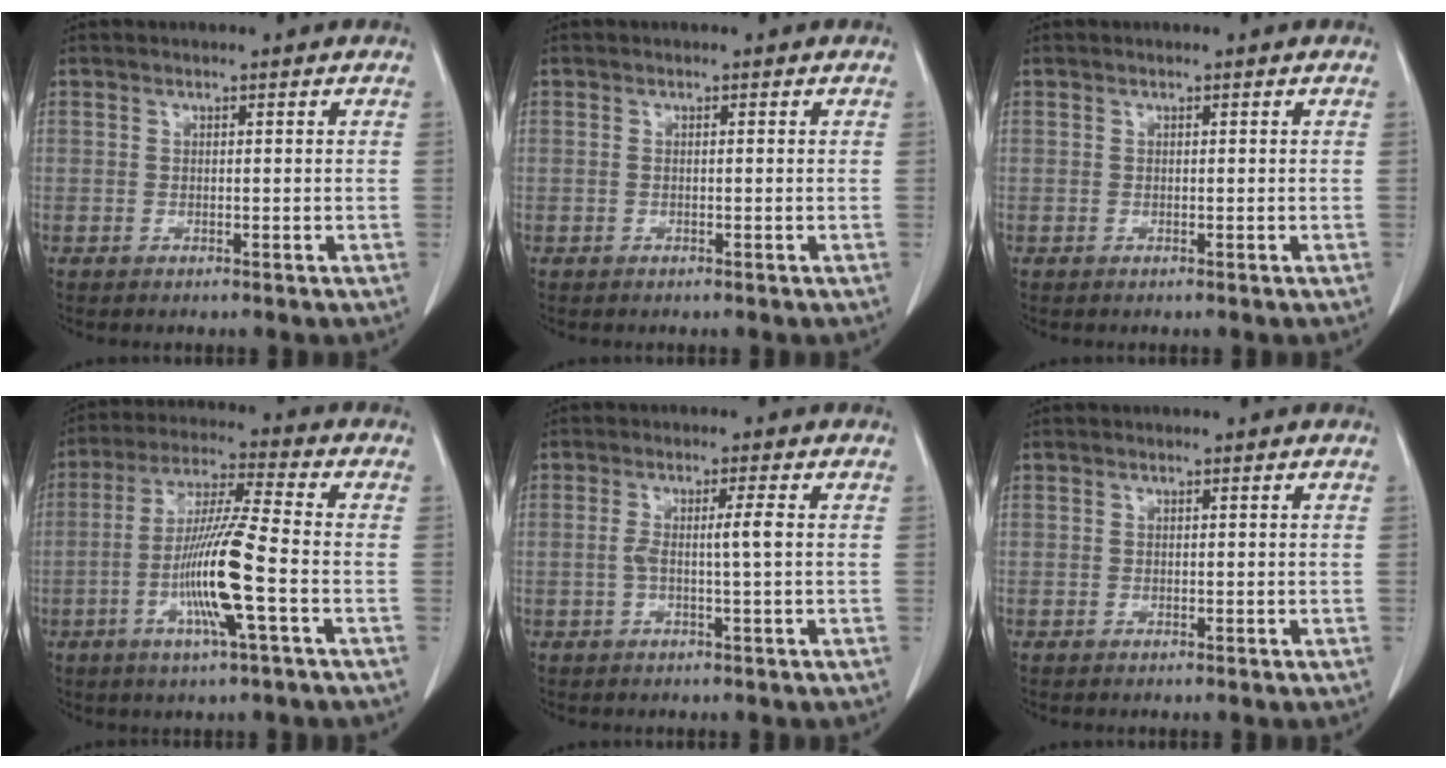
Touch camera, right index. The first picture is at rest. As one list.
[{"total": 0.0}, {"total": 0.0}, {"total": 12.2, "force": [-3.4, -0.3, 11.7], "torque": [-0.231, -0.008, -0.071]}, {"total": 3.1, "force": [-0.1, -0.4, 3.1], "torque": [-0.061, 0.004, -0.002]}, {"total": 0.0}]